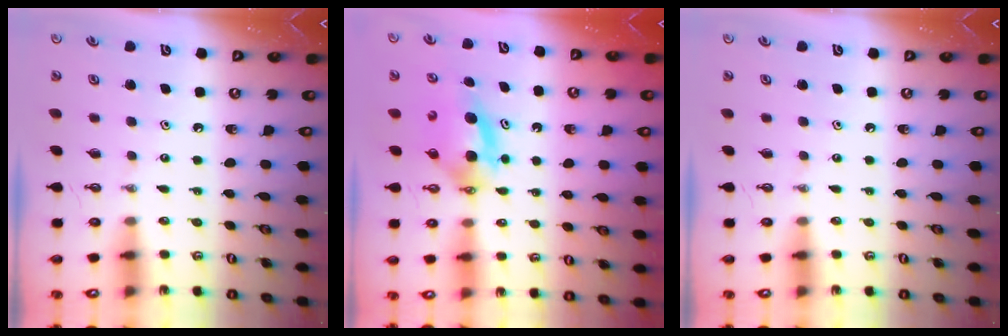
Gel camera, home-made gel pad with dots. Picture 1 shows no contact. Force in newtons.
{"total": 6.4, "press": 6.1, "slide": 2.0}
{"total": 0.0}